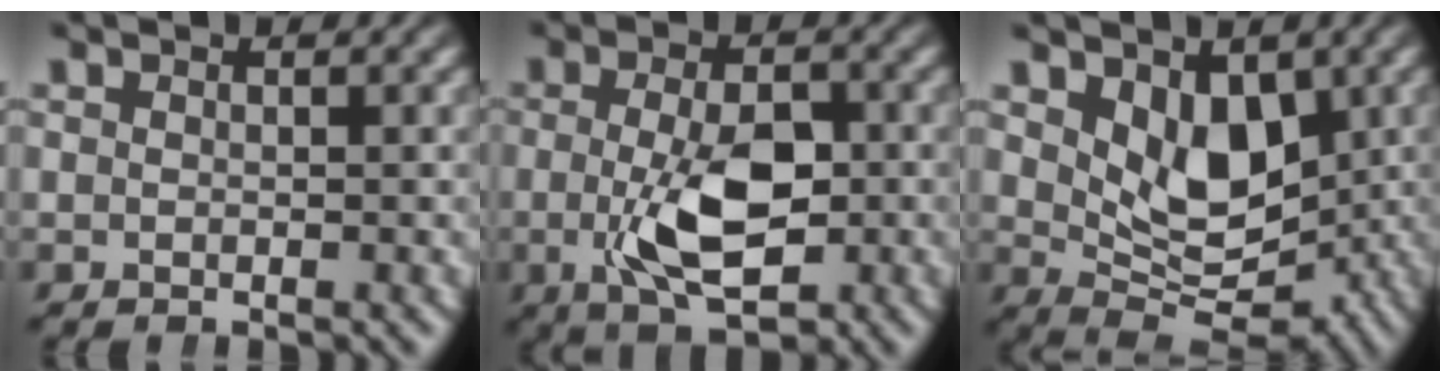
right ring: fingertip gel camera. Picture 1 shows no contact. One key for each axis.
{"total": 6.9, "fx": -1.1, "fy": 3.3, "fz": 5.9, "tx": -0.111, "ty": -0.022, "tz": -0.011}
{"total": 7.1, "fx": 0.6, "fy": 4.5, "fz": 5.5, "tx": -0.096, "ty": -0.038, "tz": 0.025}